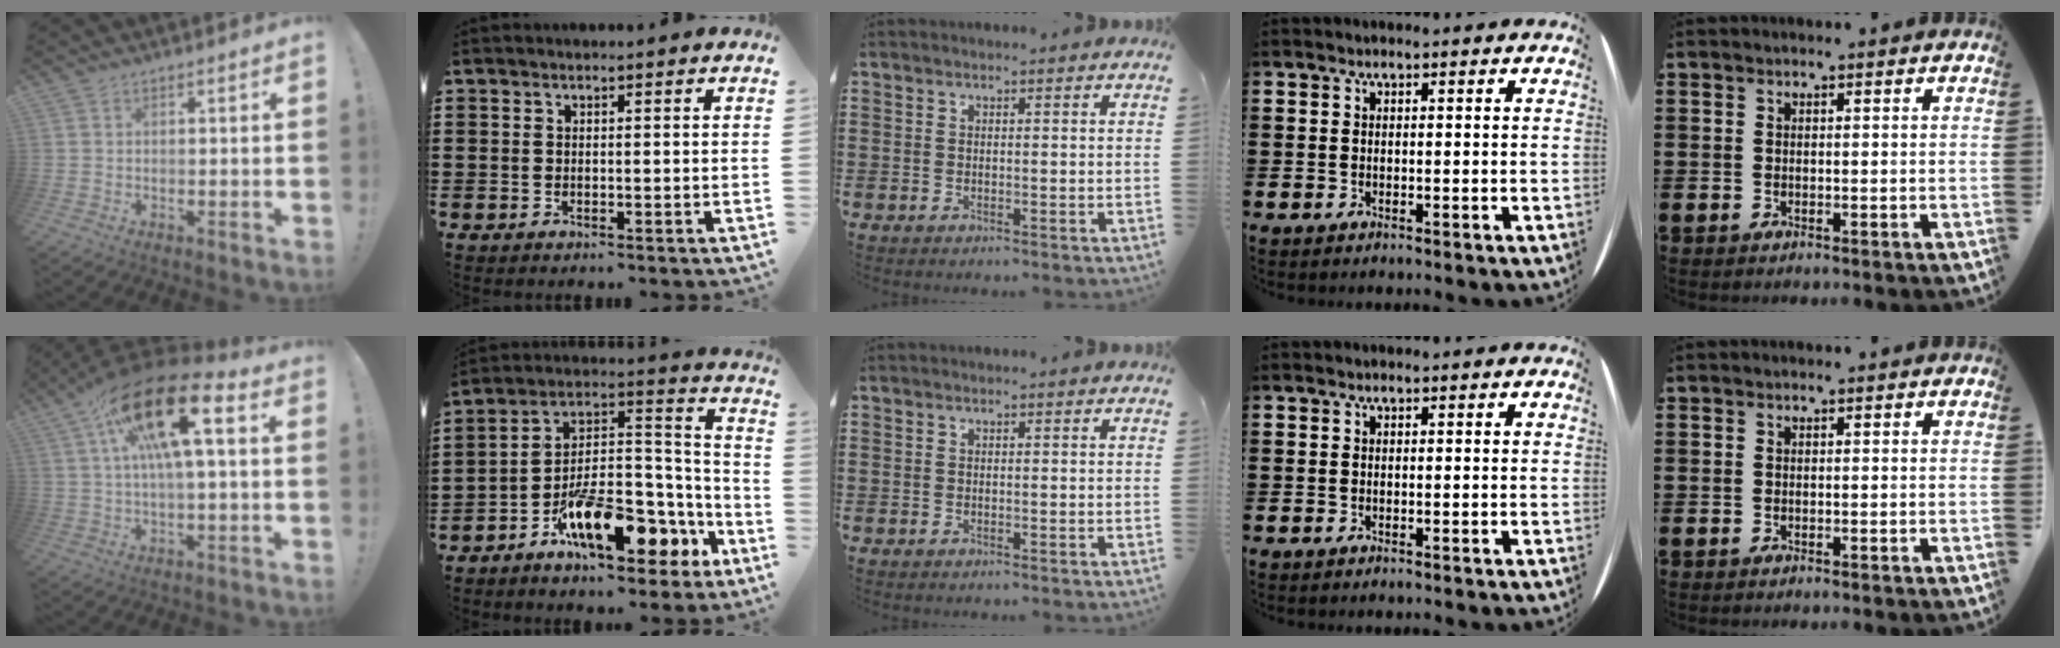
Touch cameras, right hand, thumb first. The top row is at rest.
{"thumb": {"total": 21.6, "force": [5.8, 7.7, 19.4], "torque": [-0.331, -0.011, 0.096]}, "index": {"total": 13.7, "force": [-8.0, 6.0, 9.3], "torque": [-0.152, 0.023, -0.141]}}